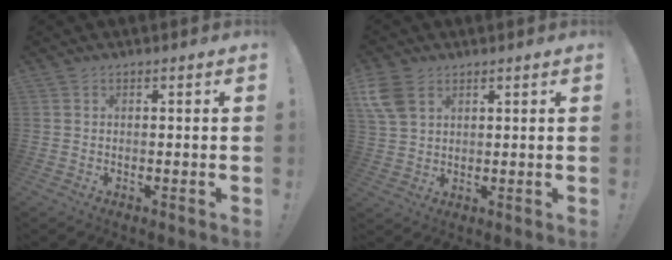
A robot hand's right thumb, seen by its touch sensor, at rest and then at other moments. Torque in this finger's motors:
{"motor_torque": [0.00, 0.03, 0.01, 0.01, 0.05]}